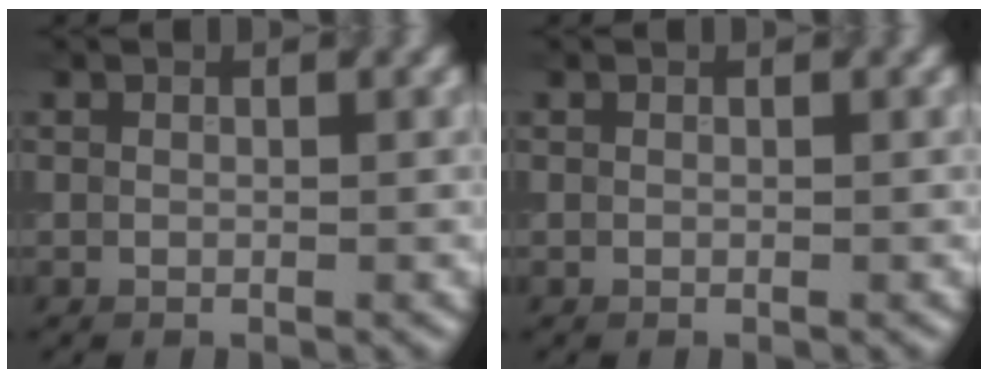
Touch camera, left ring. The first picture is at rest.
{"total": 0.0}